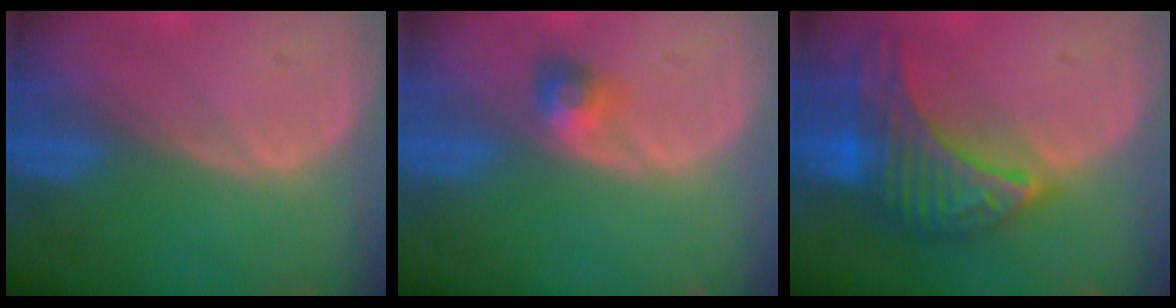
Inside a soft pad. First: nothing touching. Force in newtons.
{"total": 3.0, "press": 2.6, "slide": 1.3}
{"total": 10.0, "press": 9.9, "slide": 0.6}